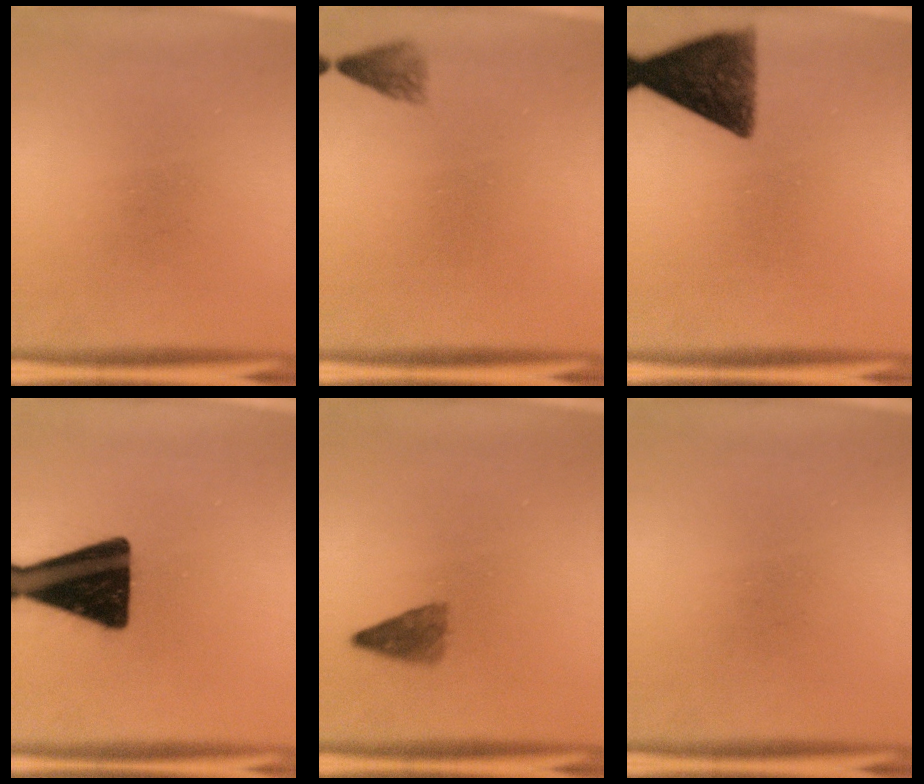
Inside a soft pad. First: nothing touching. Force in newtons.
{"total": 1.8}
{"total": 10.4}
{"total": 18.5}
{"total": 2.4}
{"total": 0.0}